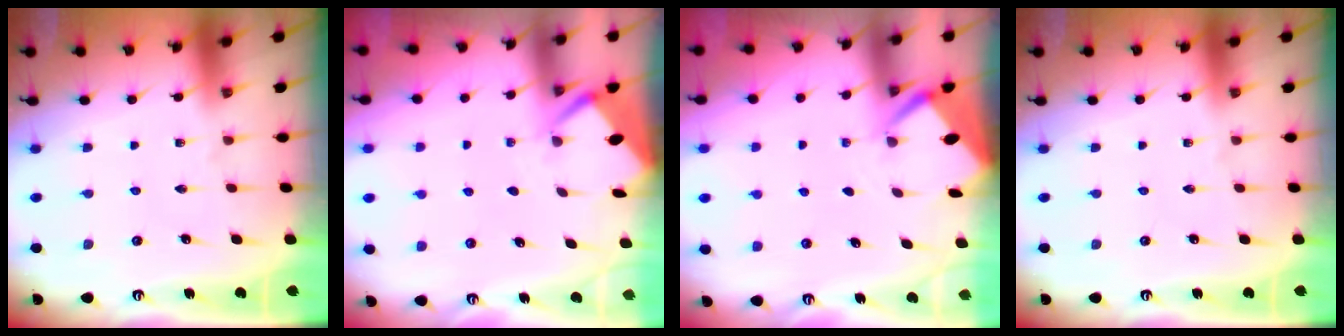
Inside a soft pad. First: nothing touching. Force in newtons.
{"total": 2.8, "press": 2.8, "slide": 0.3}
{"total": 2.7, "press": 2.7, "slide": 0.3}
{"total": 0.0}